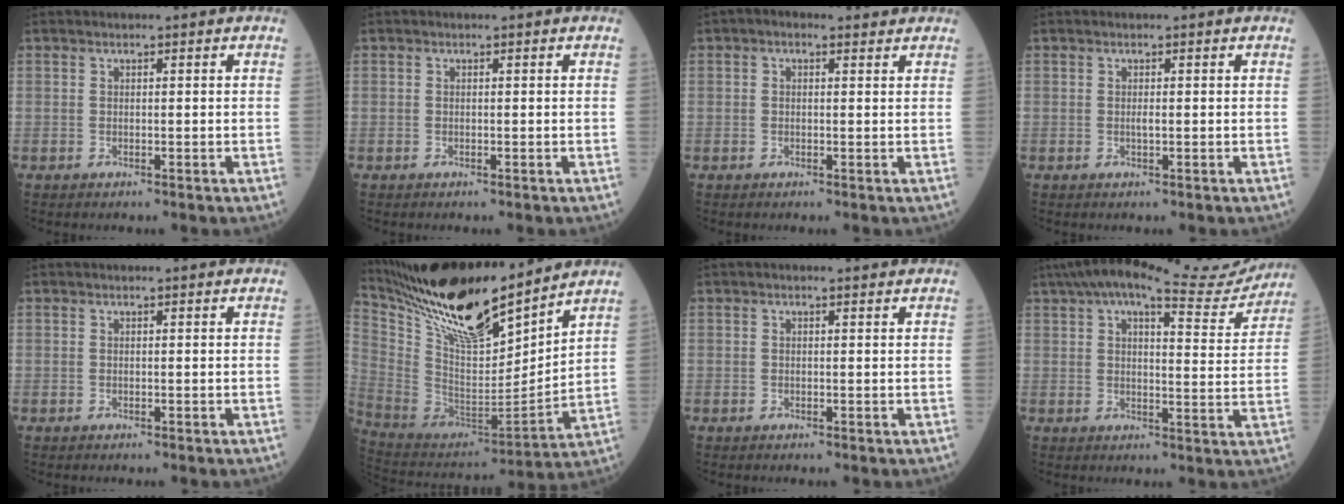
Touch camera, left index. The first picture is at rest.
{"total": 0.0}
{"total": 2.2, "force": [1.3, 1.1, 1.3], "torque": [-0.027, 0.020, 0.018]}
{"total": 0.6, "force": [0.0, 0.0, 0.6], "torque": [-0.016, -0.001, 0.000]}
{"total": 0.0}
{"total": 21.4, "force": [18.2, 3.2, 10.8], "torque": [-0.205, -0.020, 0.336]}
{"total": 0.6, "force": [0.5, 0.1, 0.4], "torque": [-0.011, 0.004, 0.006]}
{"total": 17.2, "force": [15.4, 2.7, 7.1], "torque": [-0.109, 0.011, 0.201]}